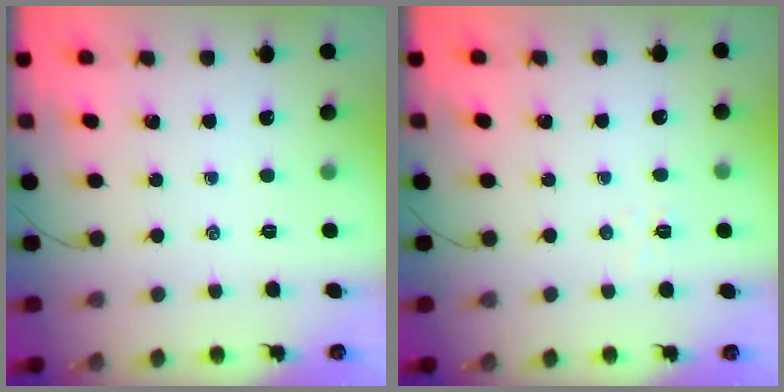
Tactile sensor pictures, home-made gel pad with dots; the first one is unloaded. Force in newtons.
{"total": 3.9, "press": 3.8, "slide": 0.9}